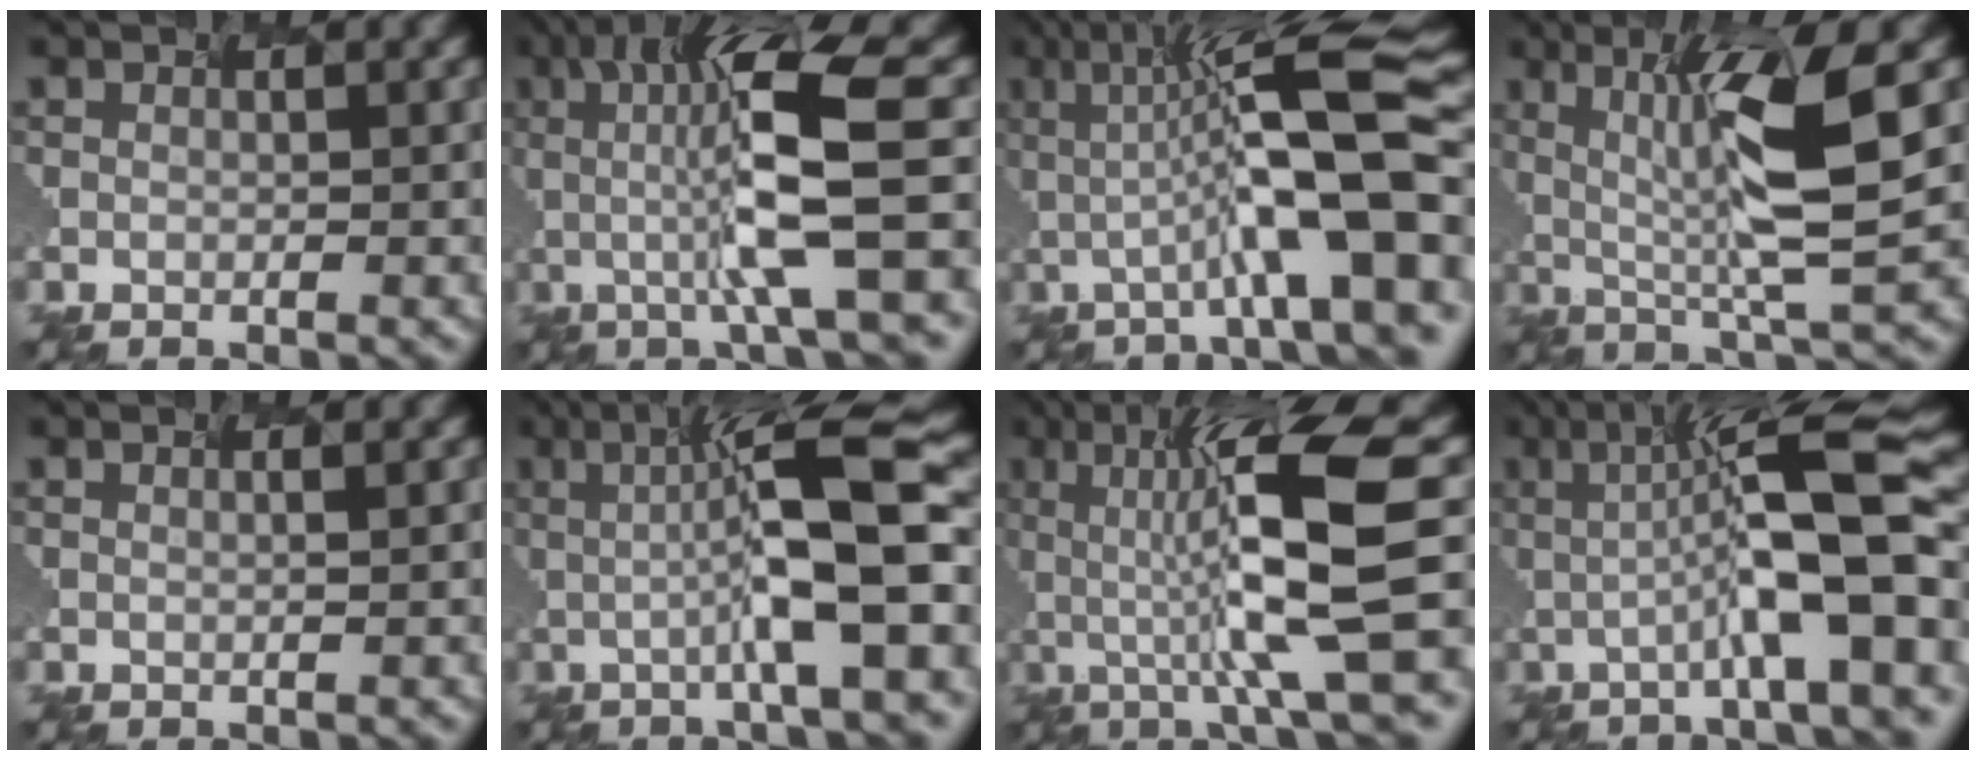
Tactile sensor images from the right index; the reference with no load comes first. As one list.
[{"total": 8.5, "force": [-0.8, 1.0, 8.4], "torque": [-0.164, 0.003, 0.013]}, {"total": 11.1, "force": [-1.0, 1.8, 10.9], "torque": [-0.190, 0.020, 0.004]}, {"total": 7.2, "force": [0.2, 0.4, 7.1], "torque": [-0.150, -0.008, 0.040]}, {"total": 0.7, "force": [0.3, 0.2, 0.6], "torque": [-0.008, 0.009, 0.004]}, {"total": 9.1, "force": [-0.4, 1.0, 9.0], "torque": [-0.153, 0.008, 0.013]}, {"total": 9.8, "force": [-0.7, 1.1, 9.7], "torque": [-0.192, 0.006, 0.017]}, {"total": 9.9, "force": [-0.8, 1.3, 9.8], "torque": [-0.162, 0.018, 0.006]}]